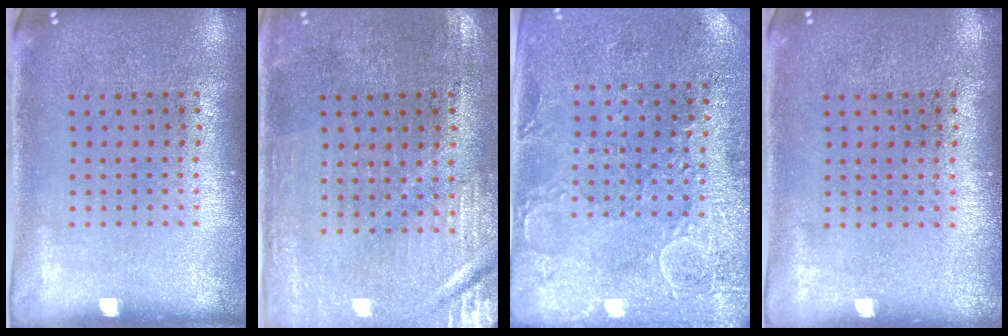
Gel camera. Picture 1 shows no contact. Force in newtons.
{"total": 0.6, "press": 0.5, "slide": 0.3}
{"total": 2.7, "press": 2.5, "slide": 0.9}
{"total": 0.0}